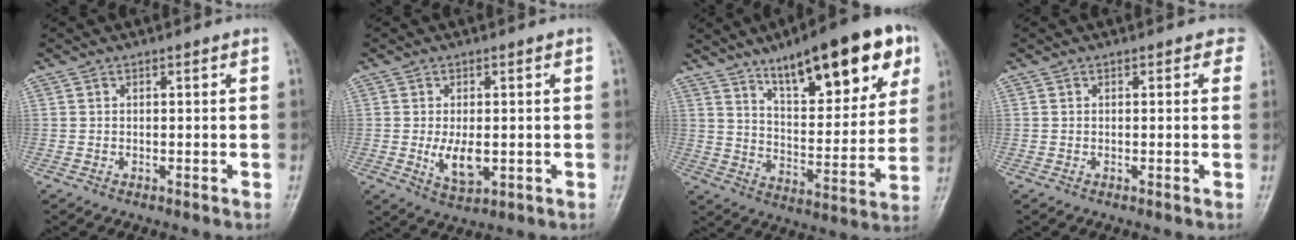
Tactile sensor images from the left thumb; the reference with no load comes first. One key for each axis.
{"total": 5.6, "fx": -0.6, "fy": 2.9, "fz": 4.7, "tx": -0.080, "ty": -0.013, "tz": -0.004}
{"total": 22.9, "fx": 12.7, "fy": 7.8, "fz": 17.4, "tx": -0.214, "ty": -0.039, "tz": 0.197}
{"total": 1.5, "fx": 0.7, "fy": 1.1, "fz": 0.8, "tx": 0.017, "ty": 0.001, "tz": -0.001}